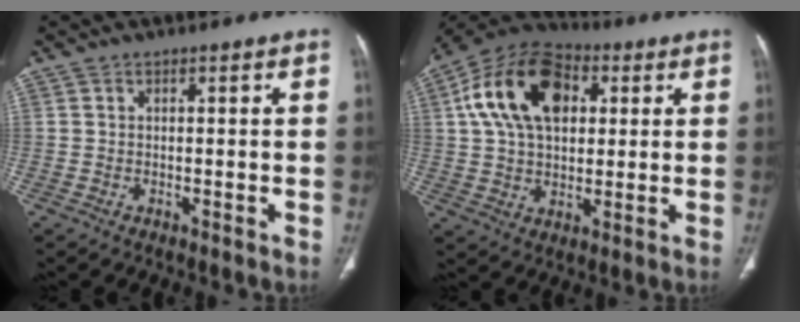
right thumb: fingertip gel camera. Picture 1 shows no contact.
{"total": 18.5, "force": [4.8, 12.1, 13.2], "torque": [-0.217, 0.013, 0.076]}